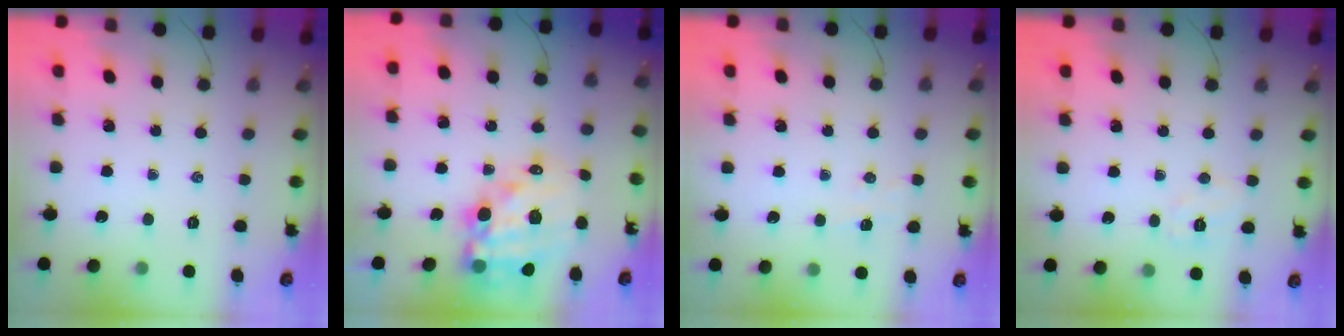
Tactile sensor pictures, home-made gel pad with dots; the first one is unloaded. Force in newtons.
{"total": 15.4, "press": 14.9, "slide": 3.9}
{"total": 4.2, "press": 4.1, "slide": 0.9}
{"total": 5.9, "press": 5.8, "slide": 1.0}